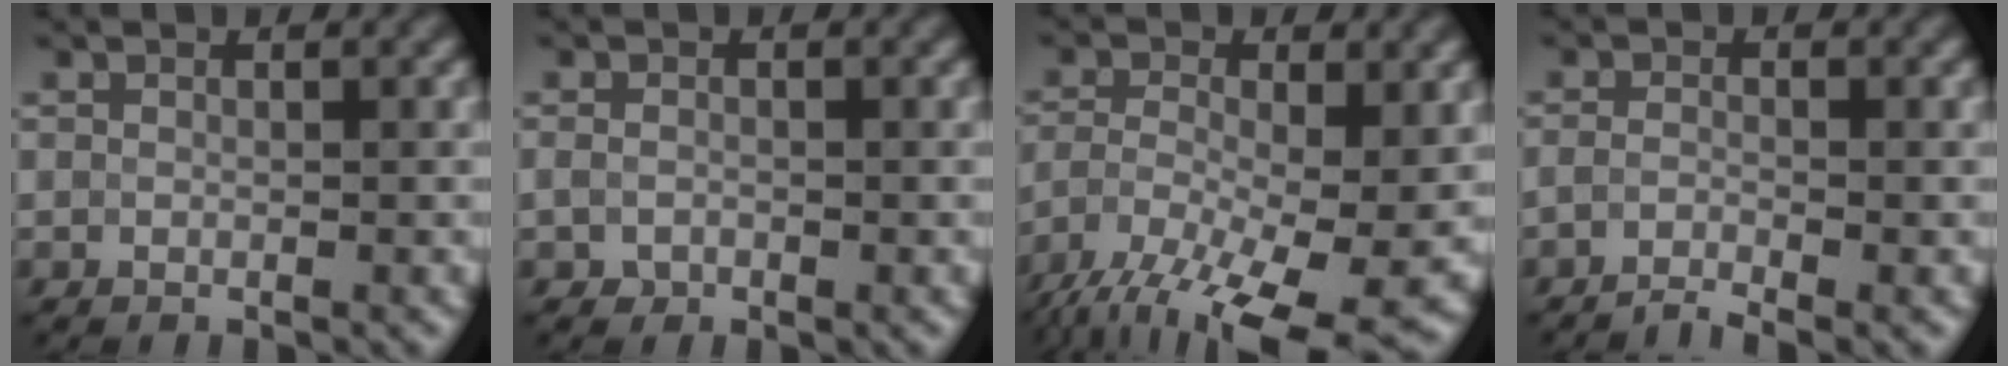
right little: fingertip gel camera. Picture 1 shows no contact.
{"total": 1.4, "force": [-0.9, 1.0, 0.5], "torque": [-0.010, 0.002, -0.012]}
{"total": 12.0, "force": [-7.5, 3.6, 8.6], "torque": [-0.162, -0.022, -0.130]}
{"total": 2.2, "force": [-2.1, 0.0, 0.6], "torque": [-0.006, -0.004, -0.042]}